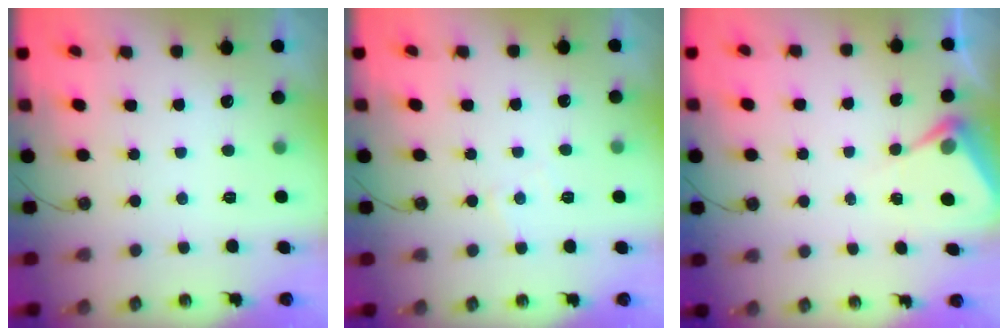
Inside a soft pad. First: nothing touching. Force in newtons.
{"total": 3.1, "press": 3.1, "slide": 0.5}
{"total": 5.8, "press": 5.8, "slide": 0.3}